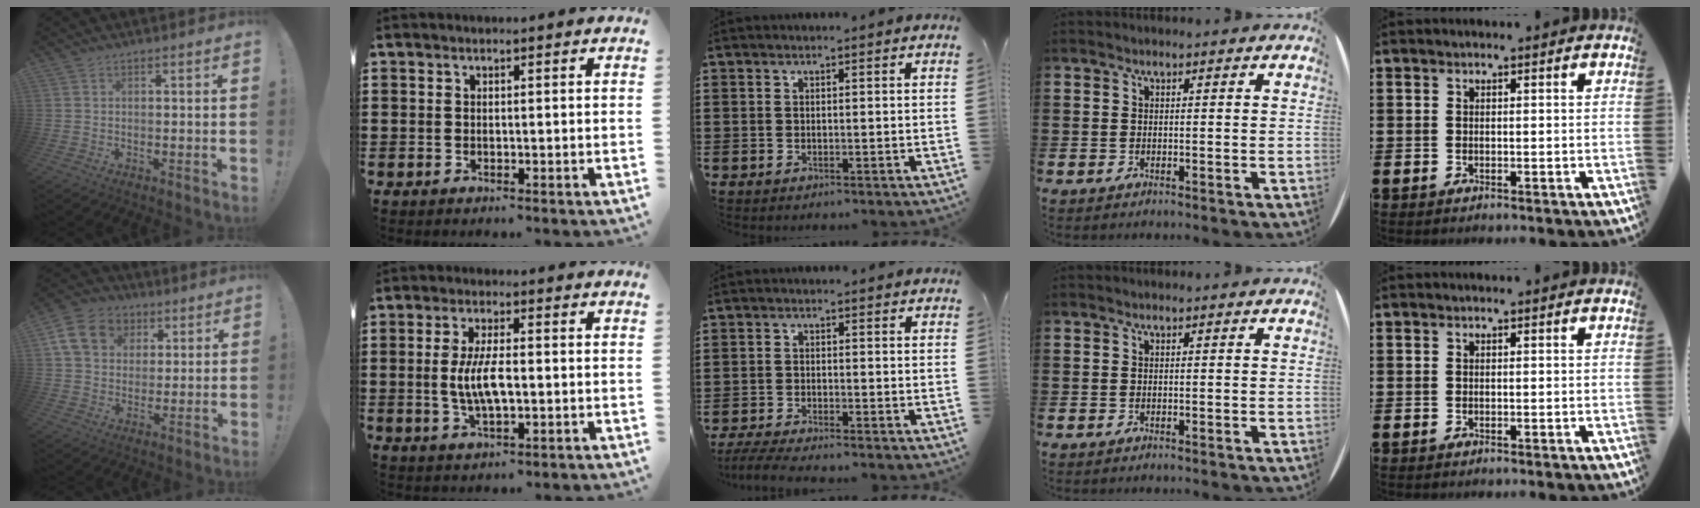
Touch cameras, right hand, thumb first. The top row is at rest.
{"thumb": {"total": 13.8, "force": [4.9, 11.3, 6.3], "torque": [-0.082, -0.013, 0.100]}, "index": {"total": 6.6, "force": [-0.5, 2.3, 6.2], "torque": [-0.132, -0.005, -0.015]}, "middle": {"total": 2.9, "force": [-2.7, 0.0, 1.2], "torque": [-0.033, -0.008, -0.057]}}